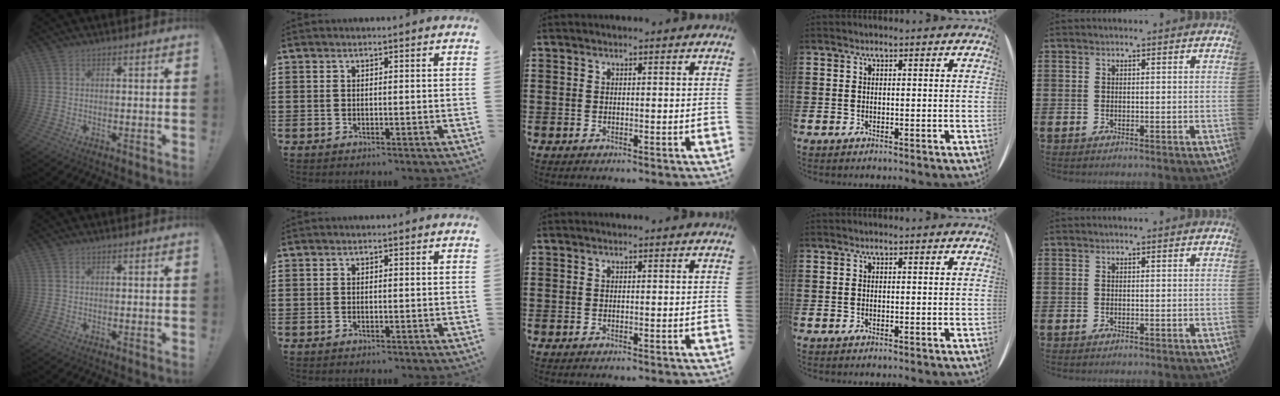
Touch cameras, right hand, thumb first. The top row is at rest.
{}